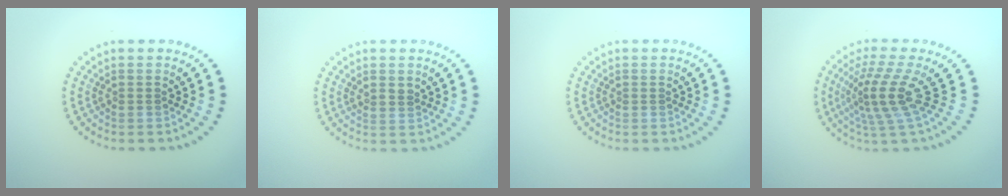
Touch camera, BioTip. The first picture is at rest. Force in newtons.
{"total": 0.9, "press": 0.6, "slide": 0.6}
{"total": 0.0}
{"total": 4.1, "press": 2.9, "slide": 2.9}